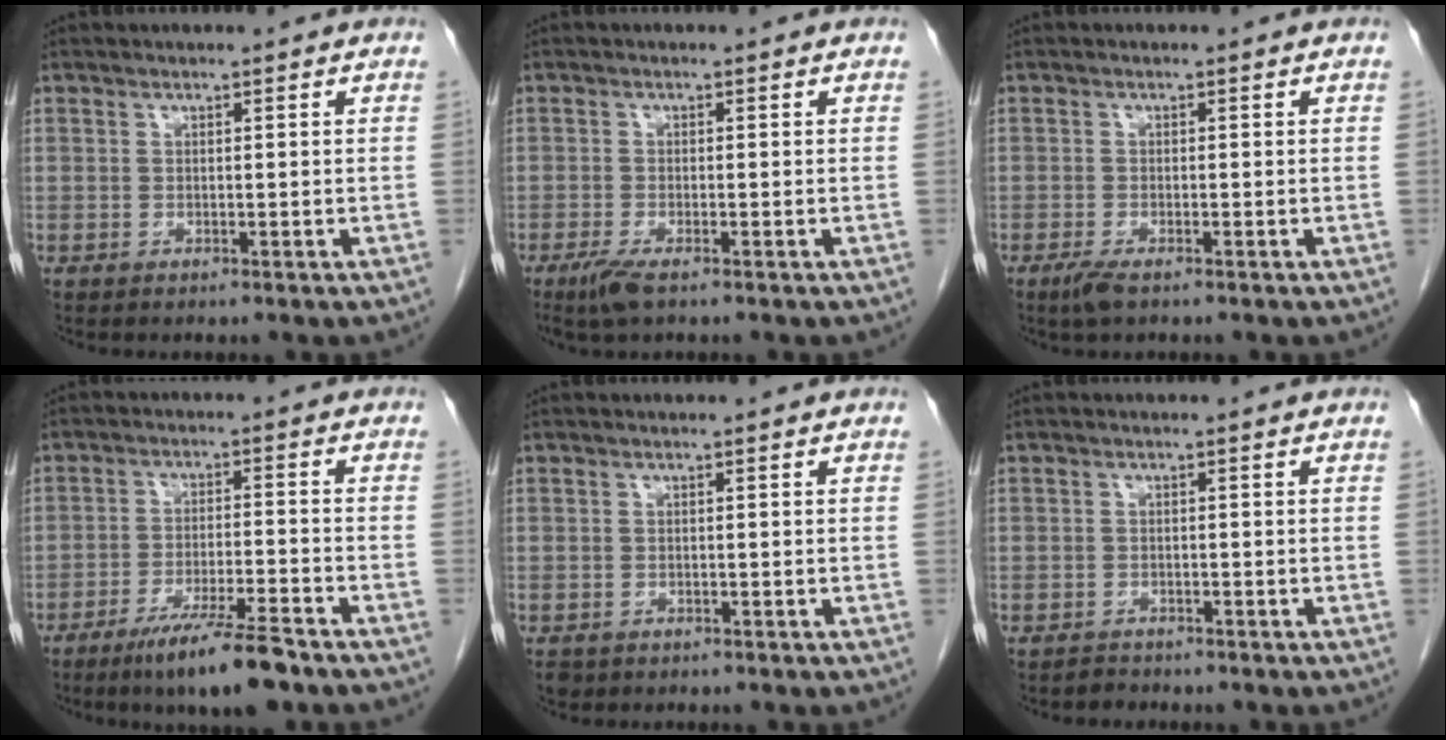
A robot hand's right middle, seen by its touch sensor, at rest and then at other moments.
{"total": 3.2, "force": [-2.1, 0.6, 2.4], "torque": [-0.053, -0.009, -0.040]}
{"total": 2.3, "force": [-1.5, 0.5, 1.6], "torque": [-0.040, -0.006, -0.029]}
{"total": 9.6, "force": [-7.0, 0.4, 6.6], "torque": [-0.112, -0.024, -0.119]}
{"total": 1.5, "force": [-1.1, 1.0, 0.3], "torque": [-0.013, -0.001, -0.015]}
{"total": 1.2, "force": [-1.1, 0.5, -0.3], "torque": [-0.005, -0.003, -0.020]}